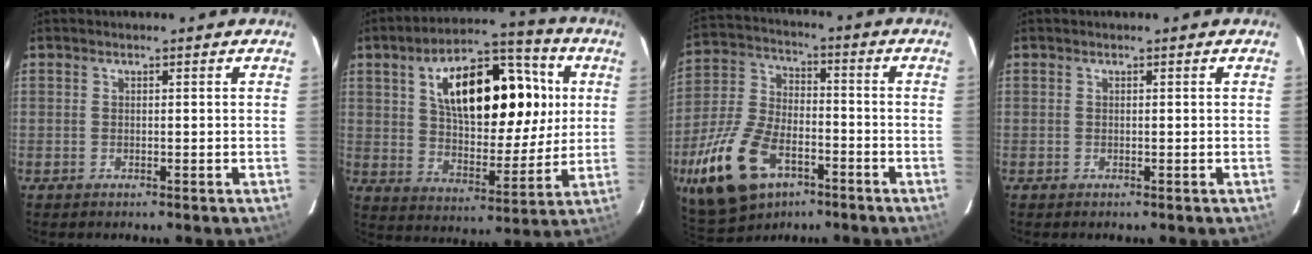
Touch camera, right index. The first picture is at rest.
{"total": 21.1, "force": [5.9, 10.8, 17.1], "torque": [-0.286, 0.031, 0.101]}
{"total": 19.1, "force": [-9.5, 10.7, 12.6], "torque": [-0.288, -0.011, -0.169]}
{"total": 0.0}